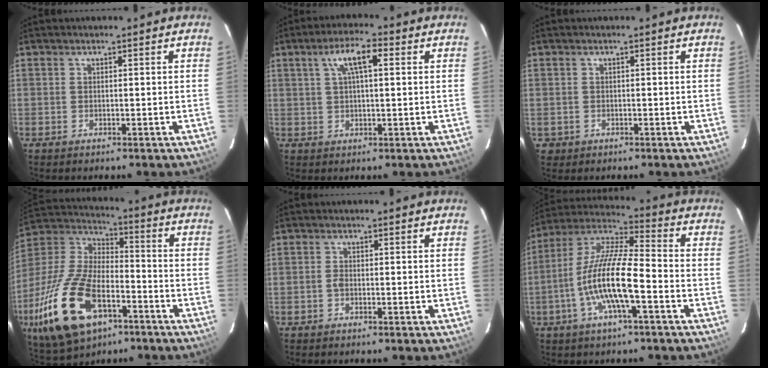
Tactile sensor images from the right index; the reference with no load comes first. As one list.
[{"total": 6.8, "force": [2.5, 1.9, 6.0], "torque": [-0.112, 0.017, 0.044]}, {"total": 1.8, "force": [-0.3, 1.7, 0.2], "torque": [-0.002, 0.003, -0.001]}, {"total": 24.8, "force": [-11.6, 12.5, 18.0], "torque": [-0.391, -0.028, -0.199]}, {"total": 0.7, "force": [-0.4, 0.4, 0.5], "torque": [-0.007, 0.003, -0.008]}, {"total": 13.9, "force": [-4.5, 2.6, 12.9], "torque": [-0.255, 0.000, -0.091]}]